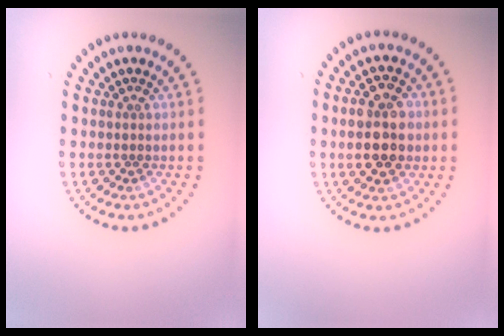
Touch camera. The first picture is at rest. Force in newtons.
{"total": 4.8, "press": 4.8, "slide": 0.2}